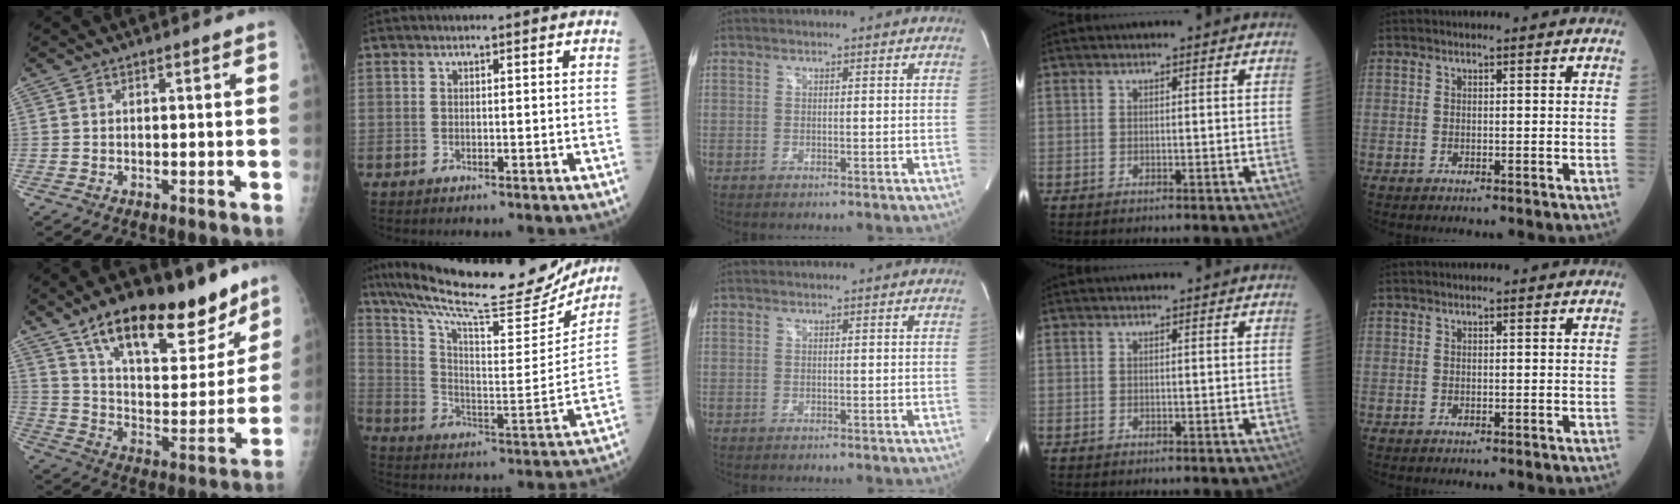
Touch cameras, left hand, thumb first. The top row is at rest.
{"thumb": {"total": 25.7, "force": [17.3, 10.5, 15.7], "torque": [-0.190, -0.060, 0.274]}, "index": {"total": 24.2, "force": [21.7, 3.0, 10.2], "torque": [-0.182, -0.047, 0.315]}}